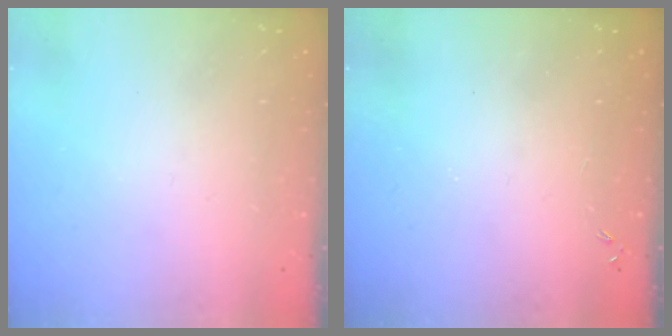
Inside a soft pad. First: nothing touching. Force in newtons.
{"total": 0.0}